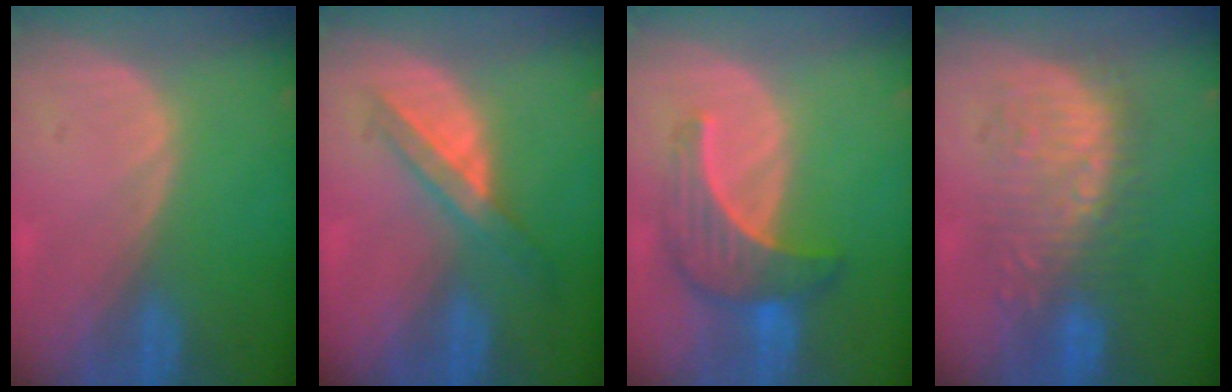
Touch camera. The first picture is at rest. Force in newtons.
{"total": 5.9, "press": 5.1, "slide": 2.8}
{"total": 7.0, "press": 6.9, "slide": 1.4}
{"total": 8.8, "press": 8.8, "slide": 0.2}